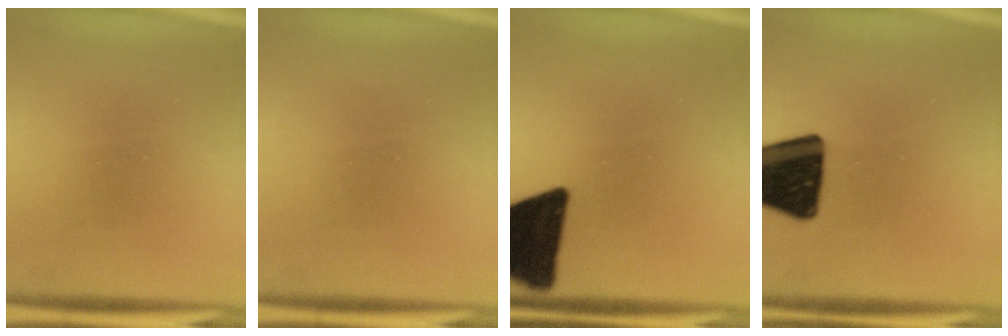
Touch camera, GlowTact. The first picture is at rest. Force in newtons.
{"total": 0.0}
{"total": 18.9}
{"total": 18.6}